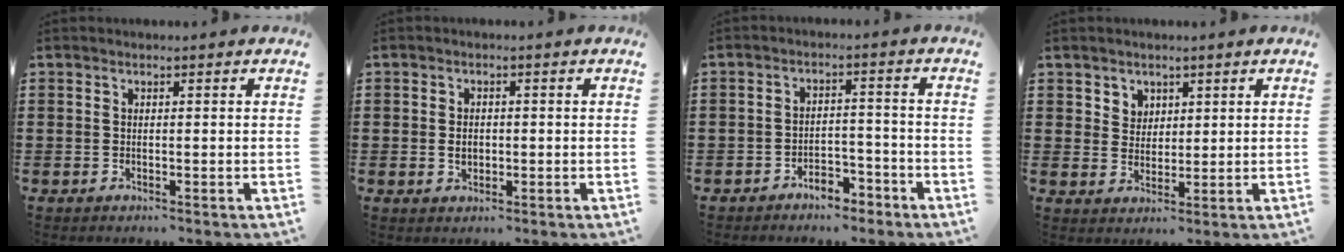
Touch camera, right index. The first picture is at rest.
{"total": 2.1, "force": [-0.2, 1.4, 1.6], "torque": [-0.033, 0.004, -0.004]}
{"total": 3.9, "force": [-3.6, 1.1, 1.0], "torque": [-0.019, 0.009, -0.072]}
{"total": 3.4, "force": [2.0, 2.7, 0.1], "torque": [-0.016, 0.009, 0.038]}